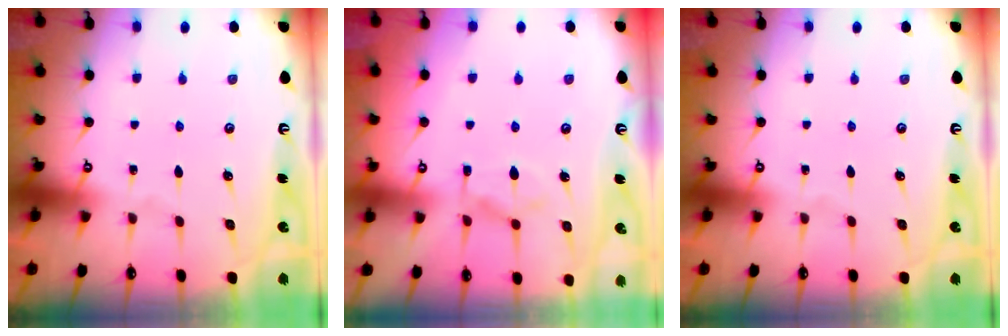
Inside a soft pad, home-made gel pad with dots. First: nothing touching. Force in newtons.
{"total": 1.9, "press": 1.4, "slide": 1.2}
{"total": 0.0}